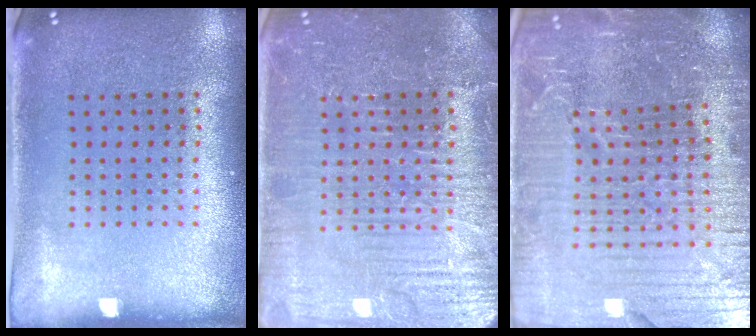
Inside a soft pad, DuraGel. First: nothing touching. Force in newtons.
{"total": 4.7, "press": 4.7, "slide": 0.8}
{"total": 6.9, "press": 6.0, "slide": 3.4}